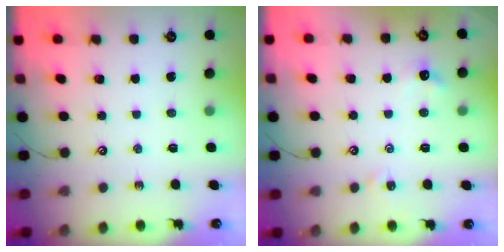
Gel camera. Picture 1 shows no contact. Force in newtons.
{"total": 2.3, "press": 2.2, "slide": 0.6}